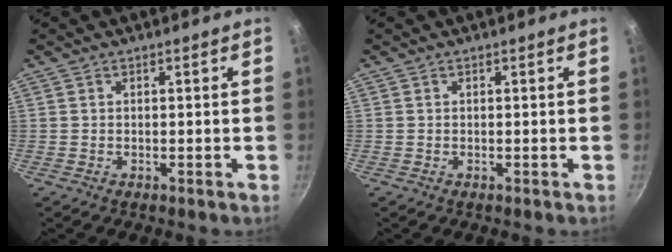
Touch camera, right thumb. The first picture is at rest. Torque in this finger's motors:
{"motor_torque": [-0.18, 0.05, 0.03, 0.01, 0.00]}